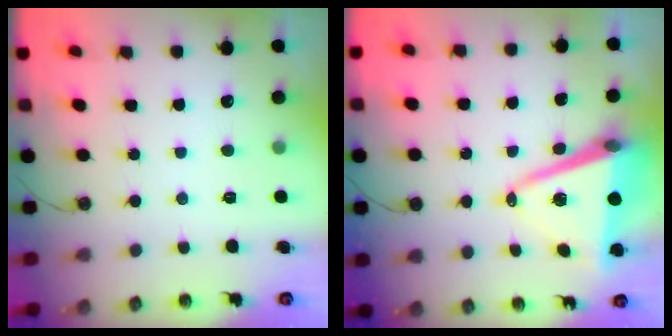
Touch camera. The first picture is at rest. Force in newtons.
{"total": 12.3, "press": 11.5, "slide": 4.4}